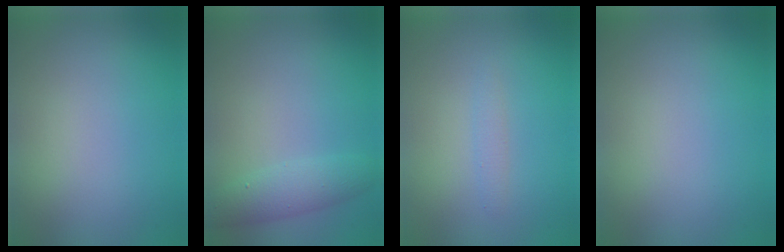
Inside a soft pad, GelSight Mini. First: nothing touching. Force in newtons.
{"total": 2.7, "press": 2.7, "slide": 0.1}
{"total": 0.9, "press": 0.9, "slide": 0.0}
{"total": 0.0}